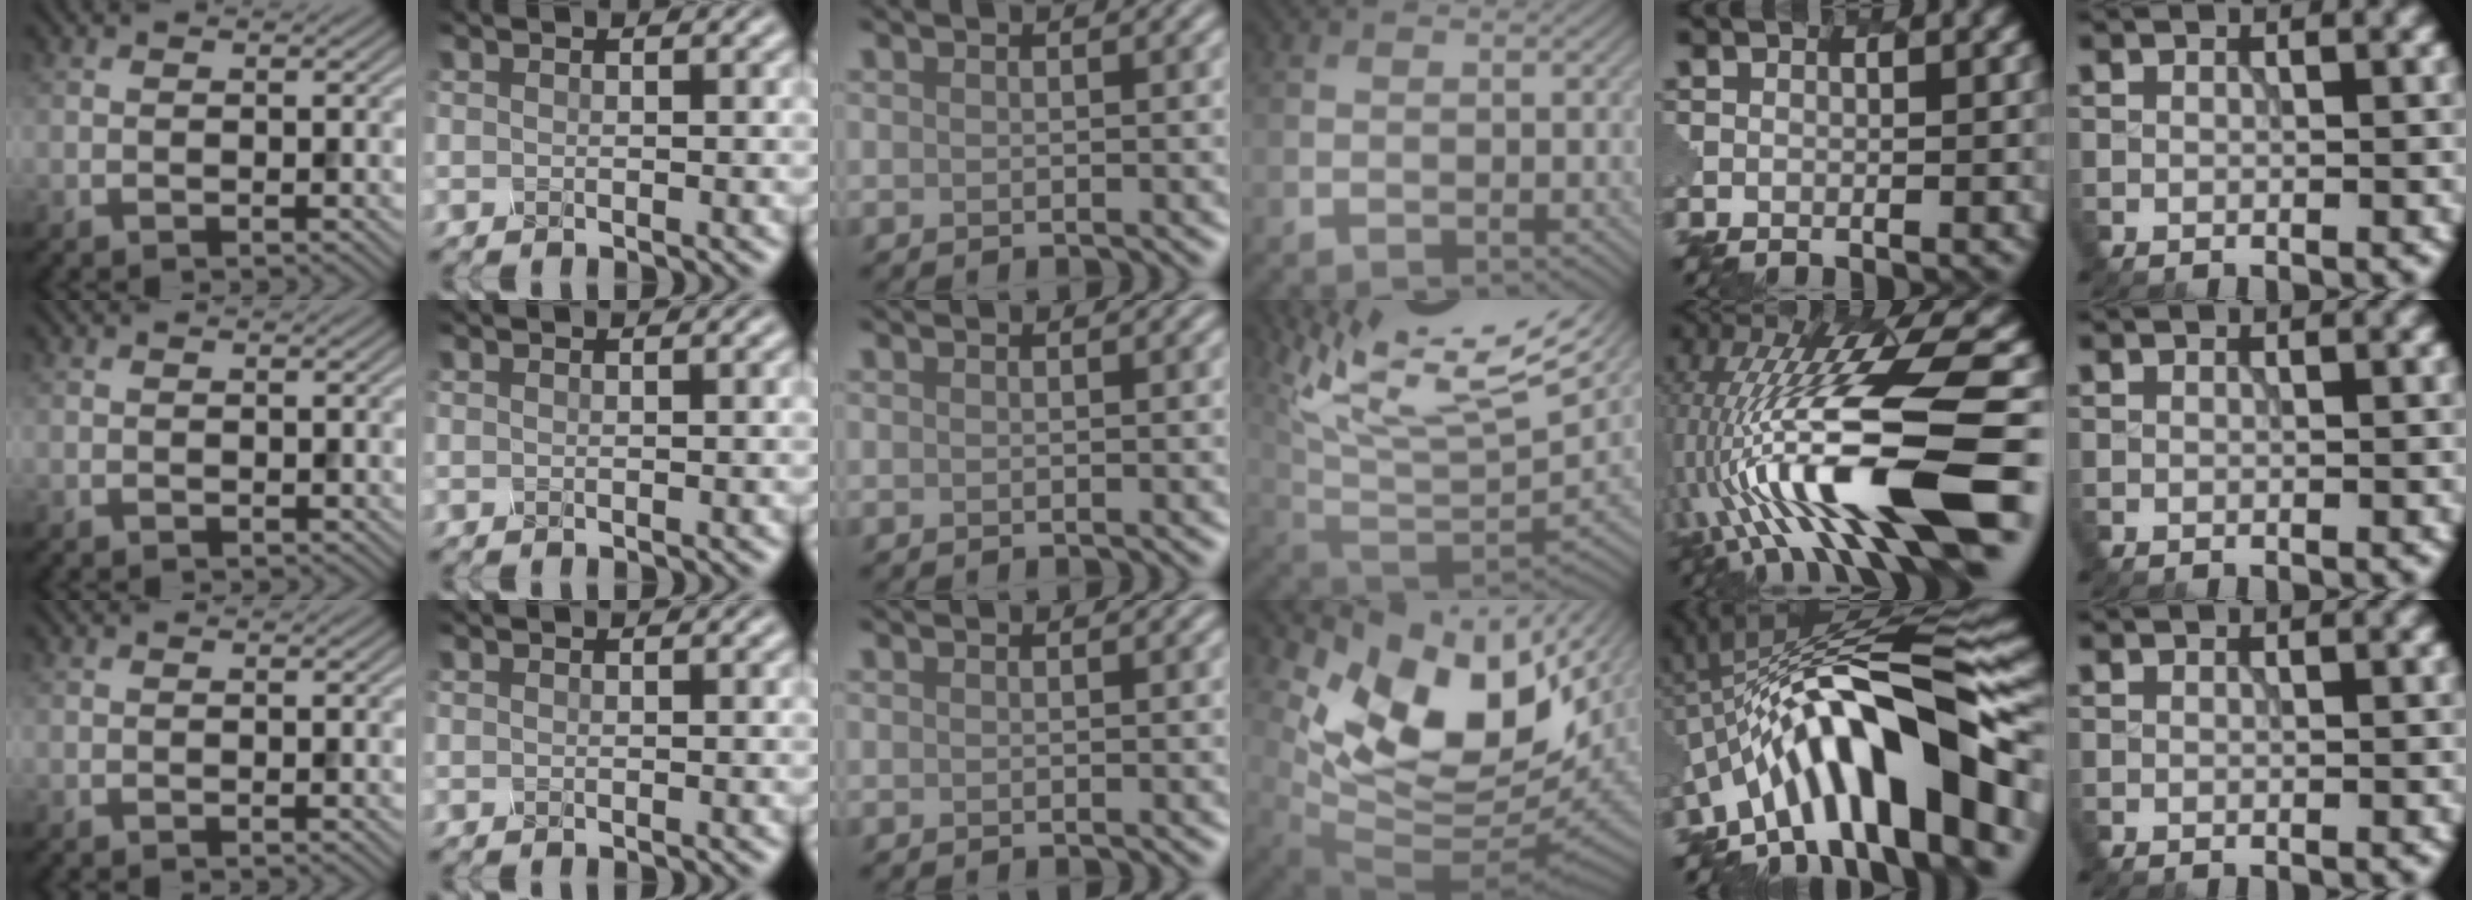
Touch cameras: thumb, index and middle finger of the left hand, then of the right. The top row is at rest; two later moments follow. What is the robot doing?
{"motion": "unscrew", "object": "spray bottle"}